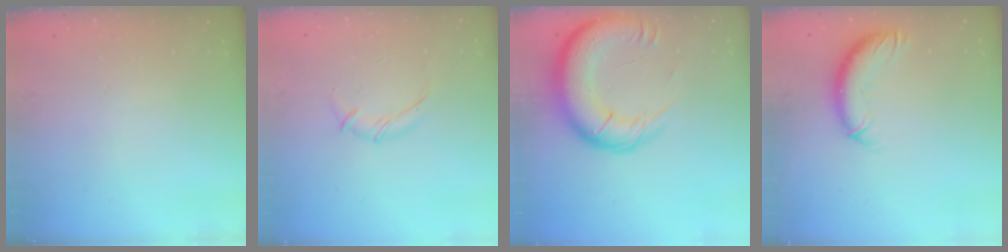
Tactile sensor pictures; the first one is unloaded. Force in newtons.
{"total": 6.1, "press": 6.0, "slide": 1.1}
{"total": 22.3, "press": 21.7, "slide": 5.0}
{"total": 10.3, "press": 10.2, "slide": 1.4}